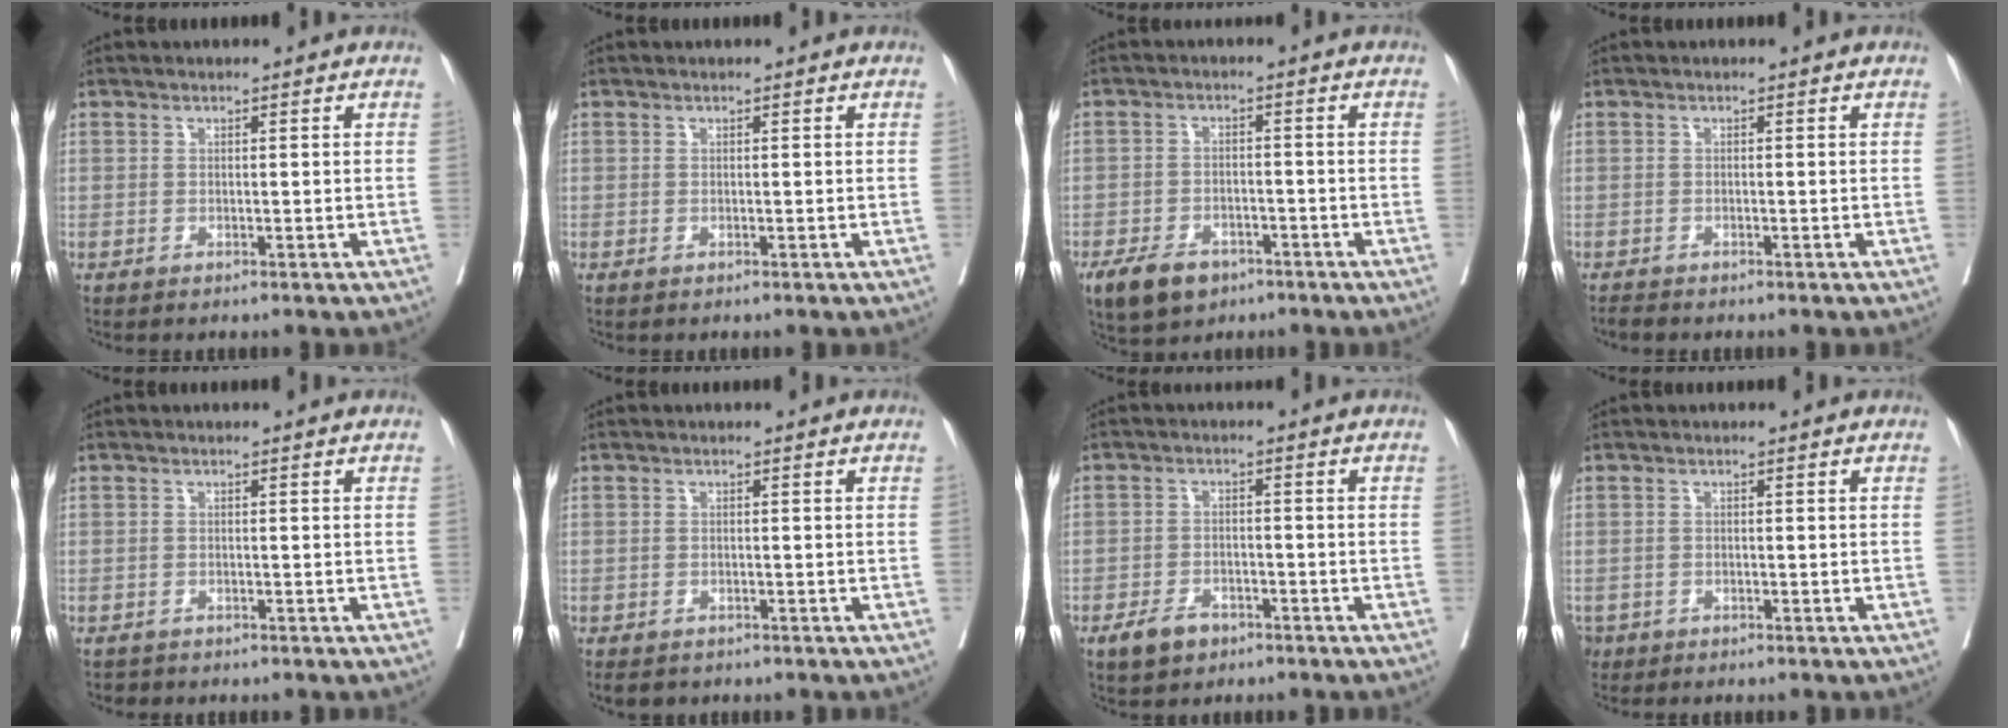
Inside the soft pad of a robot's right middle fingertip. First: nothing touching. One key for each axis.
{"total": 0.0}
{"total": 7.0, "fx": -4.5, "fy": 4.1, "fz": 3.4, "tx": -0.063, "ty": -0.002, "tz": -0.068}
{"total": 0.8, "fx": -0.8, "fy": 0.1, "fz": 0.1, "tx": -0.008, "ty": -0.004, "tz": -0.015}
{"total": 0.9, "fx": -0.8, "fy": 0.5, "fz": -0.1, "tx": -0.007, "ty": 0.000, "tz": -0.013}
{"total": 2.7, "fx": -2.1, "fy": 1.6, "fz": 0.7, "tx": -0.008, "ty": -0.002, "tz": -0.029}
{"total": 4.2, "fx": -2.7, "fy": 2.4, "fz": 2.1, "tx": -0.040, "ty": 0.001, "tz": -0.040}
{"total": 2.4, "fx": -1.6, "fy": 1.7, "fz": 0.5, "tx": -0.009, "ty": 0.000, "tz": -0.028}